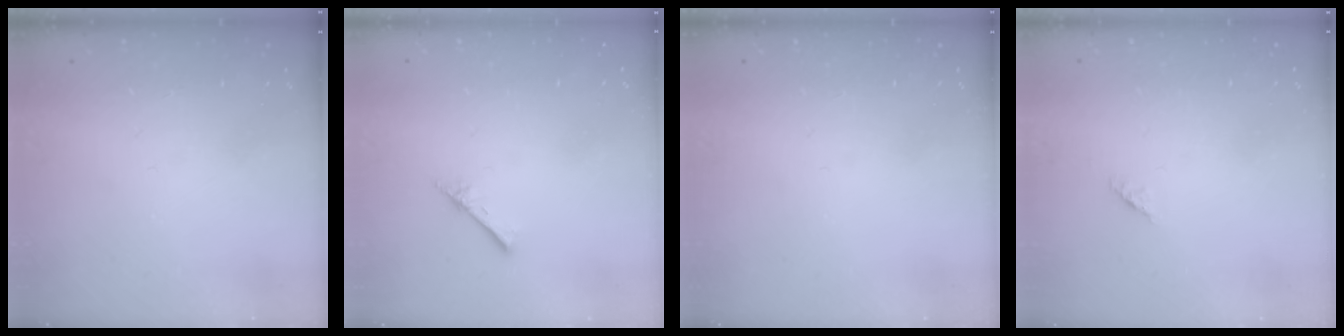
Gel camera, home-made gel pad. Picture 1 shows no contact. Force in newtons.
{"total": 2.4, "press": 2.4, "slide": 0.3}
{"total": 0.0}
{"total": 1.4, "press": 1.3, "slide": 0.5}